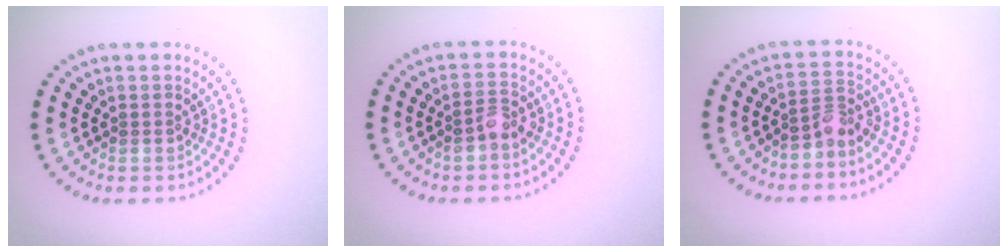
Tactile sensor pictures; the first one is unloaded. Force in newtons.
{"total": 1.7, "press": 1.6, "slide": 0.5}
{"total": 2.1, "press": 1.5, "slide": 1.5}